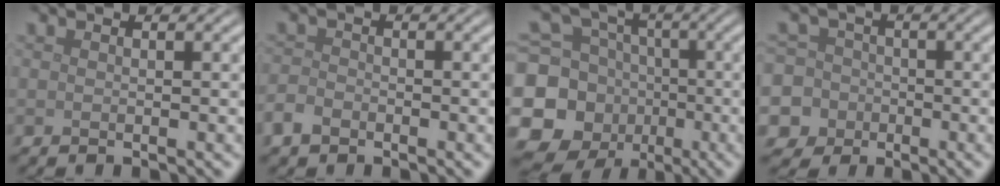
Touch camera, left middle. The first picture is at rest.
{"total": 2.0, "force": [-1.3, 1.3, 0.8], "torque": [-0.012, 0.000, -0.035]}
{"total": 14.3, "force": [-4.1, 12.9, 4.7], "torque": [-0.145, -0.021, -0.090]}
{"total": 9.2, "force": [-3.6, 8.3, 1.6], "torque": [-0.042, -0.003, -0.100]}